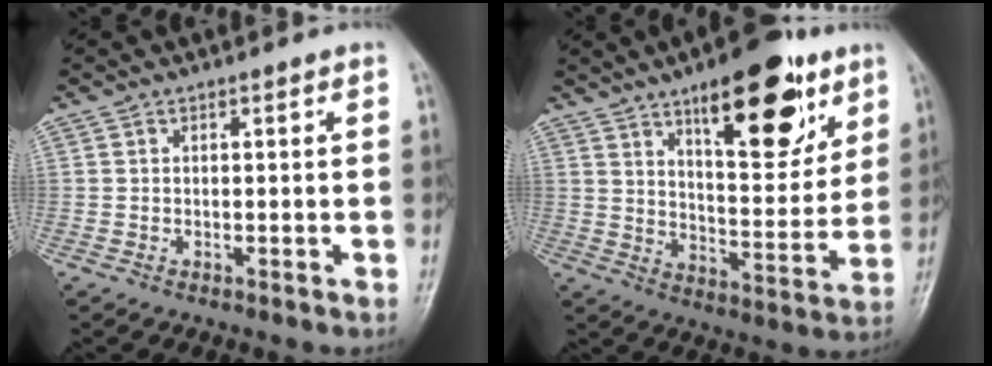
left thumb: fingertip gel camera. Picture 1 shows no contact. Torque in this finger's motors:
{"motor_torque": [2.54, 1.88, 1.29, -1.48, 0.27]}